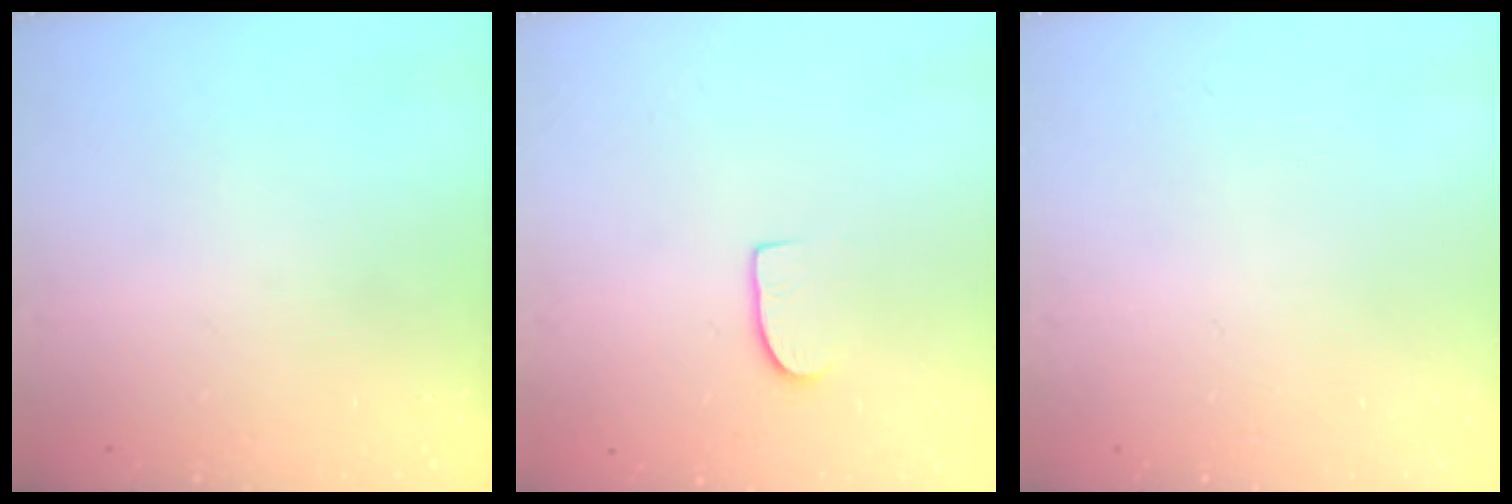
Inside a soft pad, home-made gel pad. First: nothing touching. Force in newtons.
{"total": 5.8, "press": 5.8, "slide": 0.5}
{"total": 0.0}